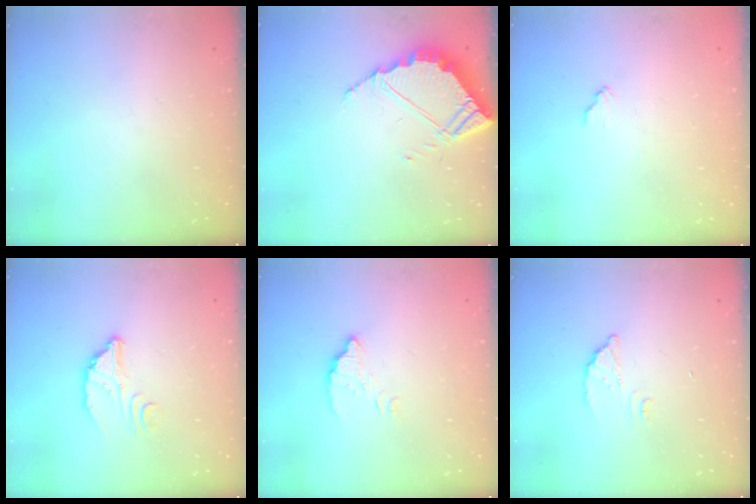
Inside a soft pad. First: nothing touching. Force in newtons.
{"total": 5.9, "press": 5.9, "slide": 0.4}
{"total": 4.8, "press": 4.8, "slide": 0.3}
{"total": 3.9, "press": 3.9, "slide": 0.2}
{"total": 3.8, "press": 3.8, "slide": 0.2}
{"total": 3.0, "press": 3.0, "slide": 0.2}